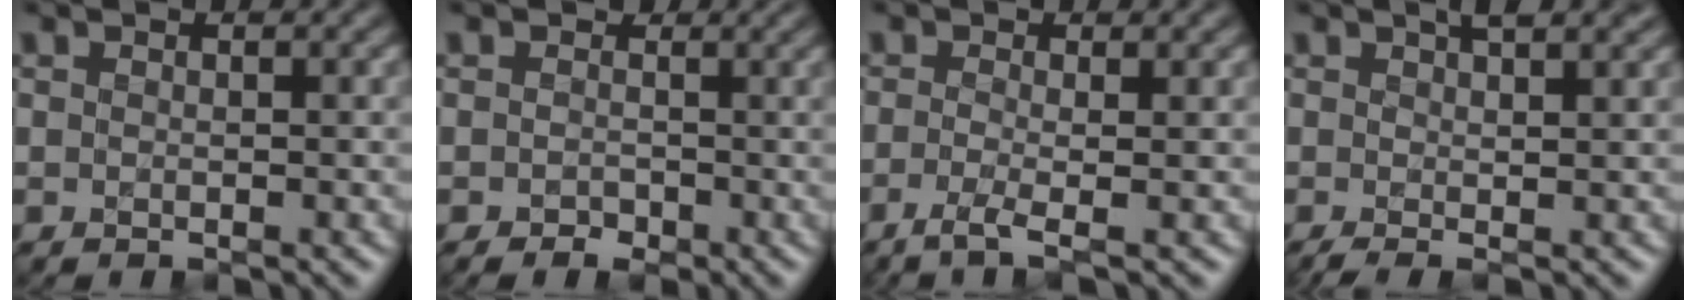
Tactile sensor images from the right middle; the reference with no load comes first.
{"total": 1.0, "force": [-0.1, 0.9, 0.1], "torque": [0.006, 0.007, -0.004]}
{"total": 2.3, "force": [-0.8, 0.6, 2.0], "torque": [-0.040, -0.003, -0.030]}
{"total": 4.0, "force": [1.1, 1.3, 3.6], "torque": [-0.034, 0.014, 0.005]}